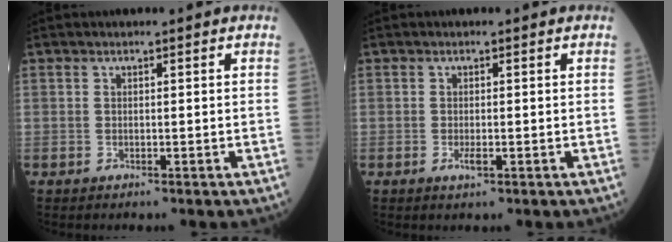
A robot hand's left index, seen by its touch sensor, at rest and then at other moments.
{"total": 1.4, "force": [-0.7, 0.4, 1.2], "torque": [-0.022, -0.002, -0.009]}